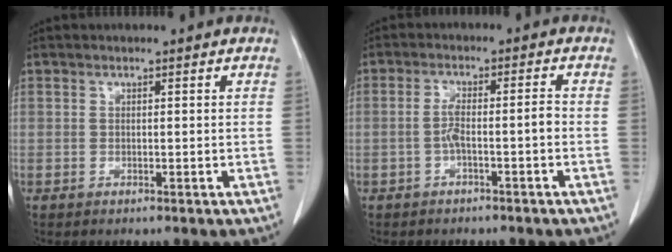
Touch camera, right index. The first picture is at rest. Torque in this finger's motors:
{"motor_torque": [0.32, -0.23, 0.07, 0.07]}